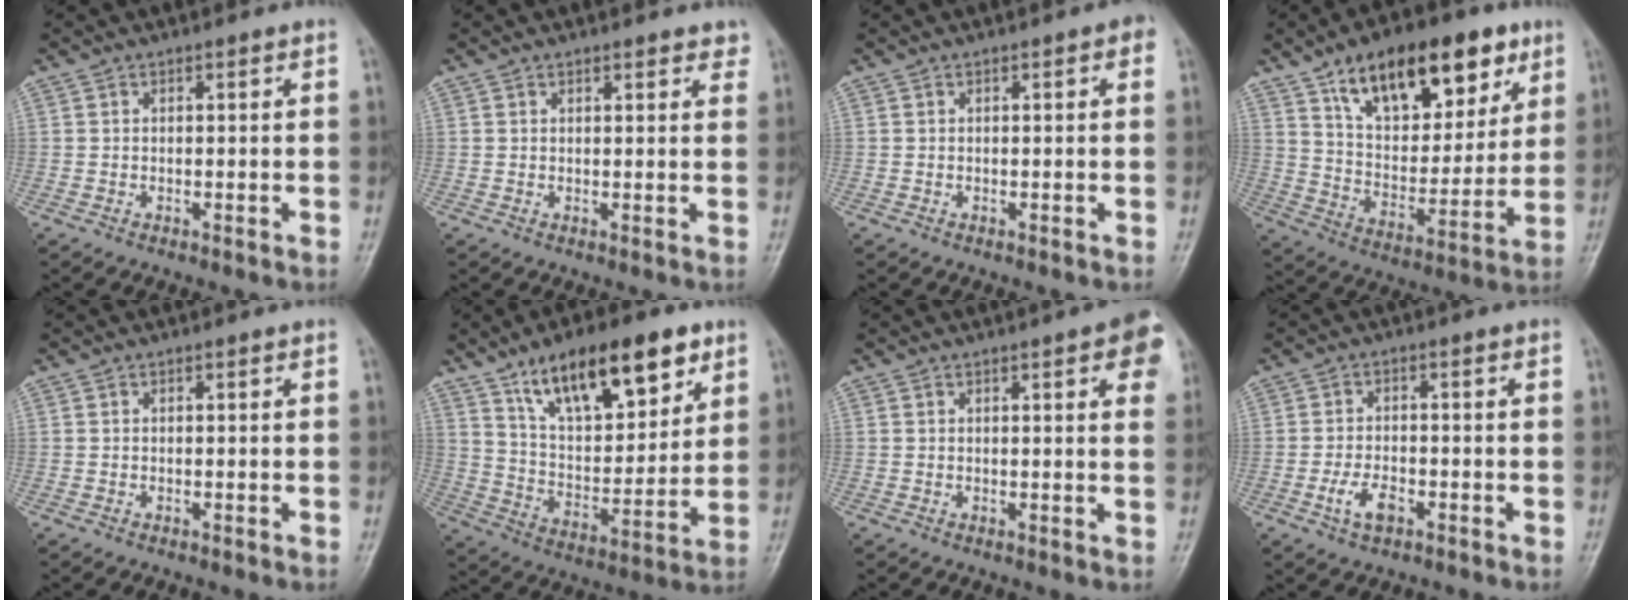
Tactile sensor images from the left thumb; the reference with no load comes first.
{"total": 2.6, "force": [2.1, 1.0, 1.1], "torque": [0.010, -0.005, 0.020]}
{"total": 1.4, "force": [0.4, 0.6, 1.2], "torque": [-0.009, 0.004, 0.000]}
{"total": 22.5, "force": [12.5, 11.2, 15.0], "torque": [-0.183, -0.033, 0.208]}
{"total": 0.0}
{"total": 20.2, "force": [11.8, 8.5, 14.0], "torque": [-0.181, -0.042, 0.206]}
{"total": 7.8, "force": [3.2, 2.0, 6.8], "torque": [-0.063, -0.003, 0.031]}
{"total": 4.2, "force": [-2.1, 2.2, 2.9], "torque": [-0.059, 0.010, -0.037]}